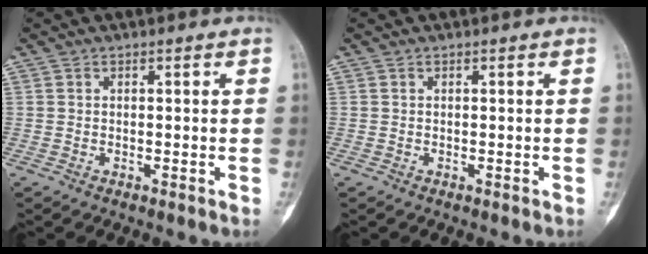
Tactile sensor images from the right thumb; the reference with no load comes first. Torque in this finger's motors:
{"motor_torque": [0.15, 0.17, 0.21, 0.00, 0.02]}